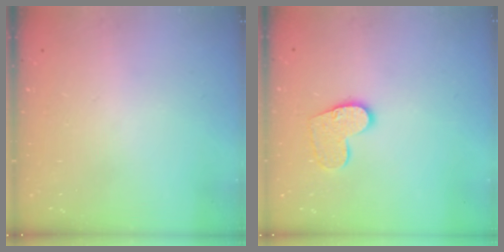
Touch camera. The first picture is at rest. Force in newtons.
{"total": 10.4, "press": 10.4, "slide": 0.7}